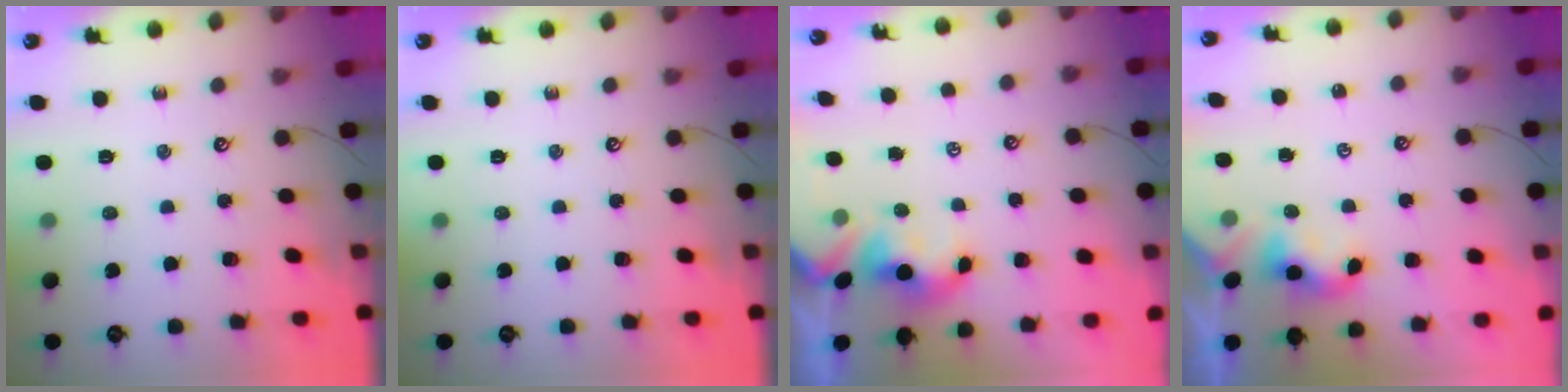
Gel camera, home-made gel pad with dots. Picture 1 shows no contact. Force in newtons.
{"total": 0.0}
{"total": 1.5, "press": 1.3, "slide": 0.7}
{"total": 2.5, "press": 2.5, "slide": 0.1}